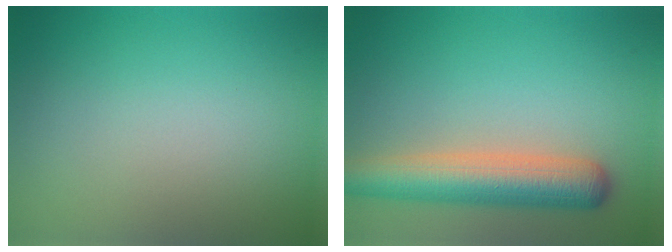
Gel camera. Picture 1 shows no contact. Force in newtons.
{"total": 6.3, "press": 6.3, "slide": 0.4}